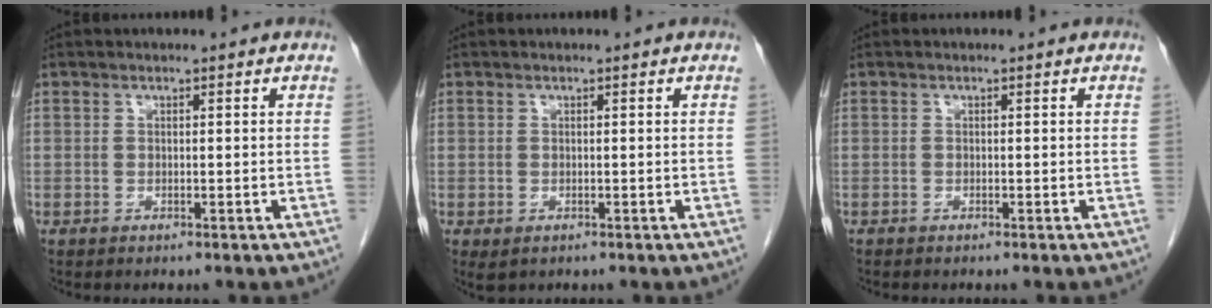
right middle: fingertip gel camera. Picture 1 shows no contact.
{"total": 1.1, "force": [-0.3, 0.8, 0.7], "torque": [-0.015, -0.003, 0.003]}
{"total": 0.0}